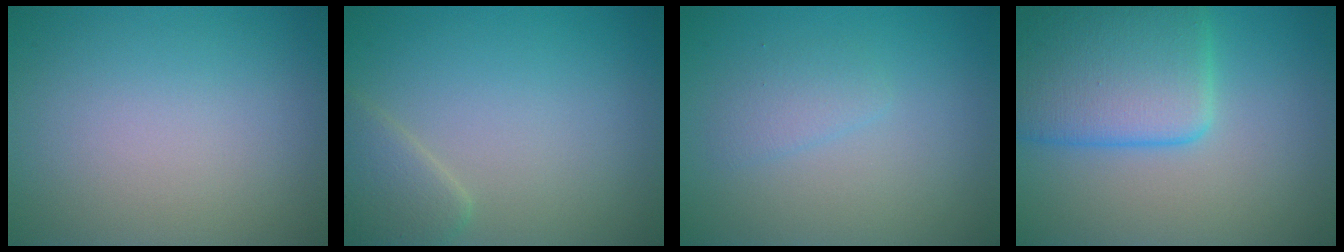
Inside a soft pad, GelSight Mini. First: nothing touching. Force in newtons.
{"total": 2.4, "press": 2.4, "slide": 0.1}
{"total": 1.4, "press": 1.4, "slide": 0.1}
{"total": 8.0, "press": 8.0, "slide": 0.3}